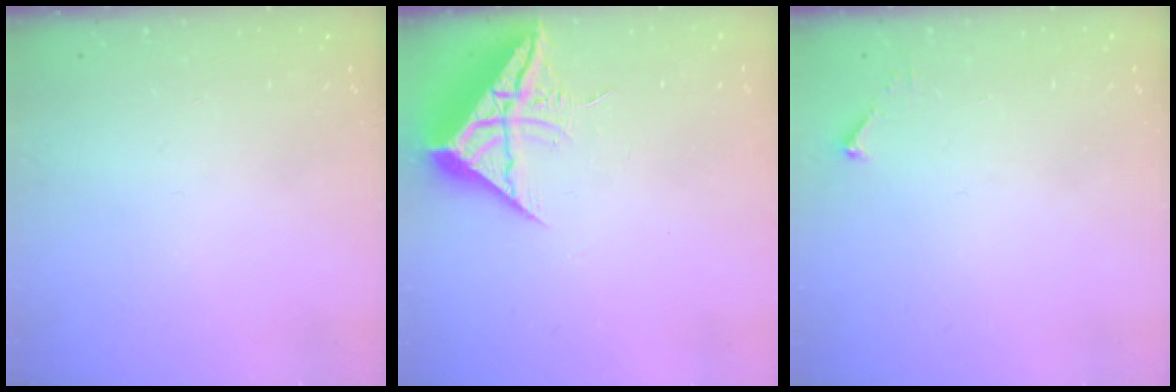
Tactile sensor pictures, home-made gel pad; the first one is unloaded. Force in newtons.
{"total": 9.7, "press": 9.6, "slide": 0.8}
{"total": 2.5, "press": 2.5, "slide": 0.3}